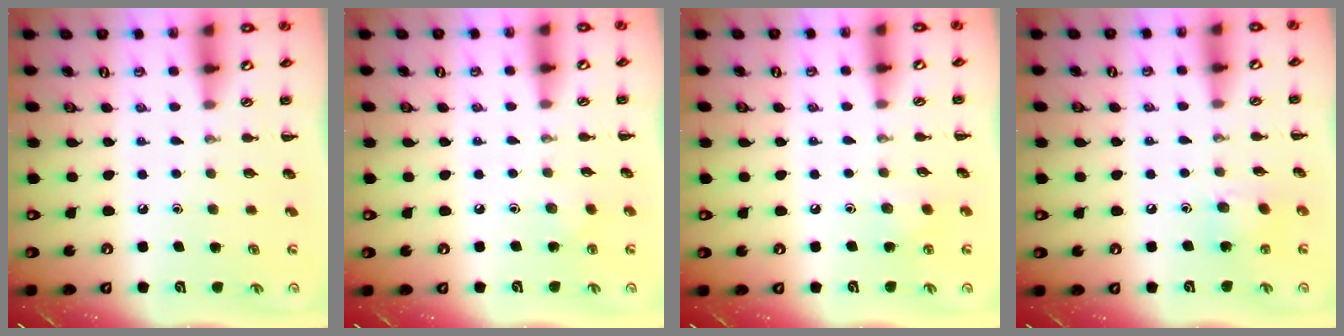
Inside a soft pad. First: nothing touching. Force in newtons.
{"total": 3.8, "press": 3.6, "slide": 1.1}
{"total": 5.1, "press": 5.0, "slide": 1.2}
{"total": 5.6, "press": 5.5, "slide": 1.0}